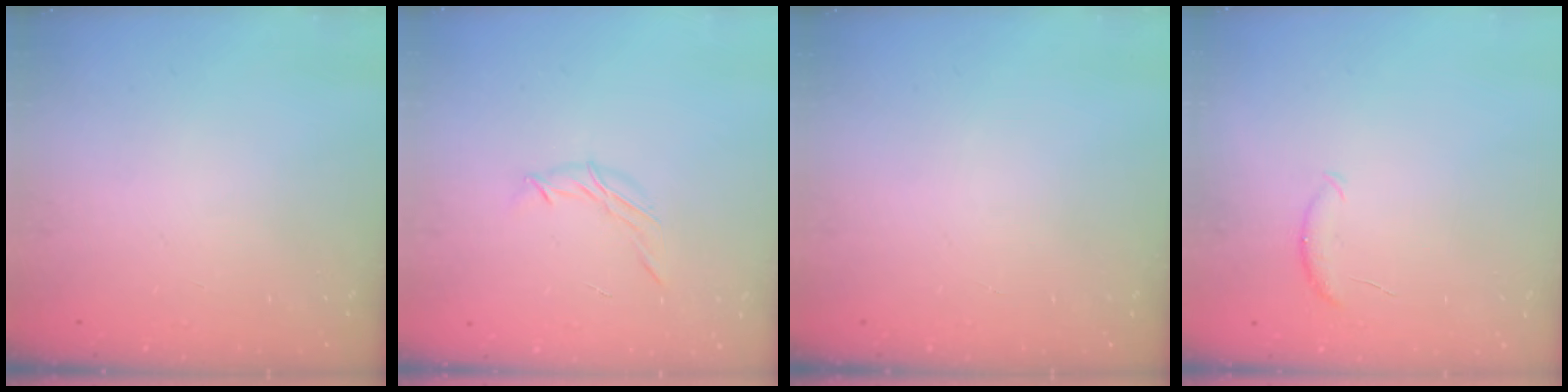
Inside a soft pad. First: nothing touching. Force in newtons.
{"total": 5.9, "press": 5.8, "slide": 1.1}
{"total": 0.0}
{"total": 5.8, "press": 5.8, "slide": 0.5}